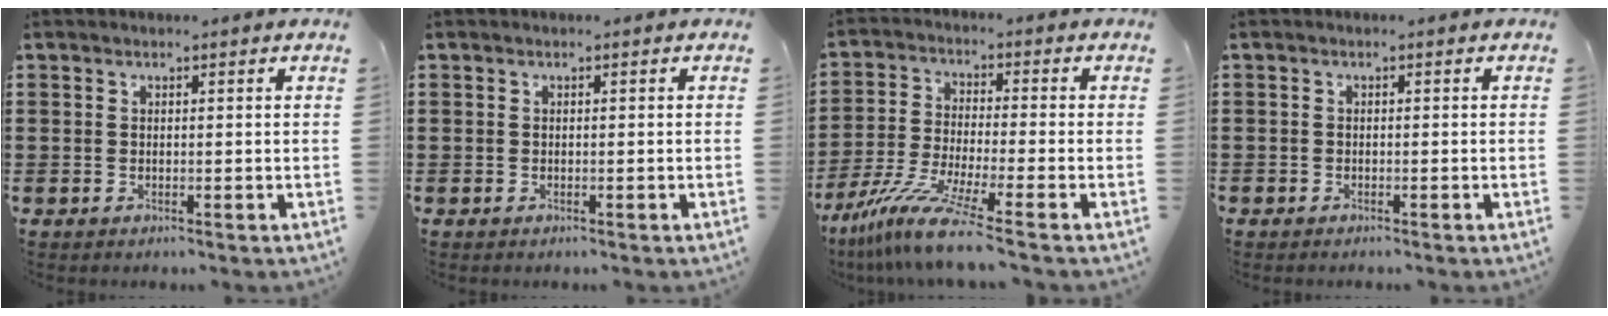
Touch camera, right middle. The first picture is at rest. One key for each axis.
{"total": 0.0}
{"total": 8.7, "fx": -6.7, "fy": -0.1, "fz": 5.5, "tx": -0.117, "ty": -0.013, "tz": -0.132}
{"total": 0.5, "fx": -0.4, "fy": 0.3, "fz": 0.0, "tx": 0.000, "ty": 0.002, "tz": -0.010}